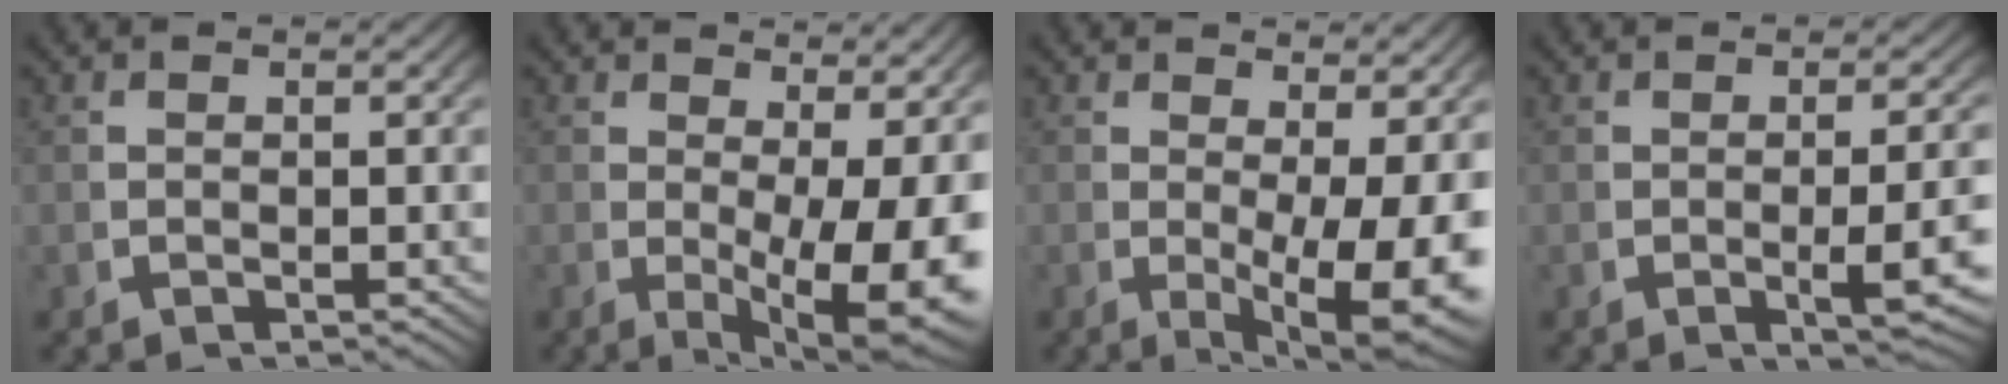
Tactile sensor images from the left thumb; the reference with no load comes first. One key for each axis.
{"total": 8.8, "fx": -0.7, "fy": 4.3, "fz": 7.7, "tx": -0.114, "ty": -0.039, "tz": 0.008}
{"total": 7.9, "fx": -0.6, "fy": 3.8, "fz": 6.9, "tx": -0.105, "ty": -0.032, "tz": 0.007}
{"total": 4.1, "fx": -1.0, "fy": 1.2, "fz": 3.8, "tx": -0.057, "ty": -0.001, "tz": -0.012}